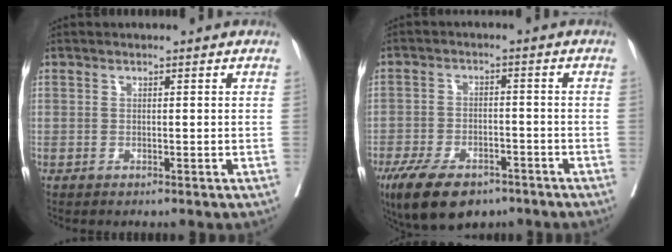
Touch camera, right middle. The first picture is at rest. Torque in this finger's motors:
{"motor_torque": [1.11, -0.95, 0.33, 0.08]}